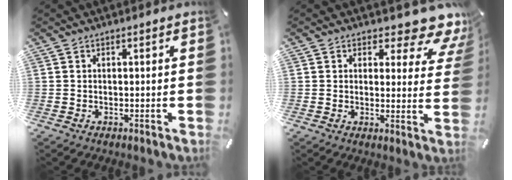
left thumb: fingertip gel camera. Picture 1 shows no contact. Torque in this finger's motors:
{"motor_torque": [1.29, 0.55, 0.21, -0.06, -0.02]}